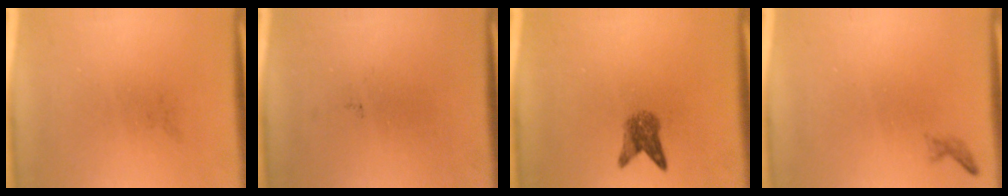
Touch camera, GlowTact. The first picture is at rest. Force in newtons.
{"total": 0.0}
{"total": 2.9}
{"total": 0.6}